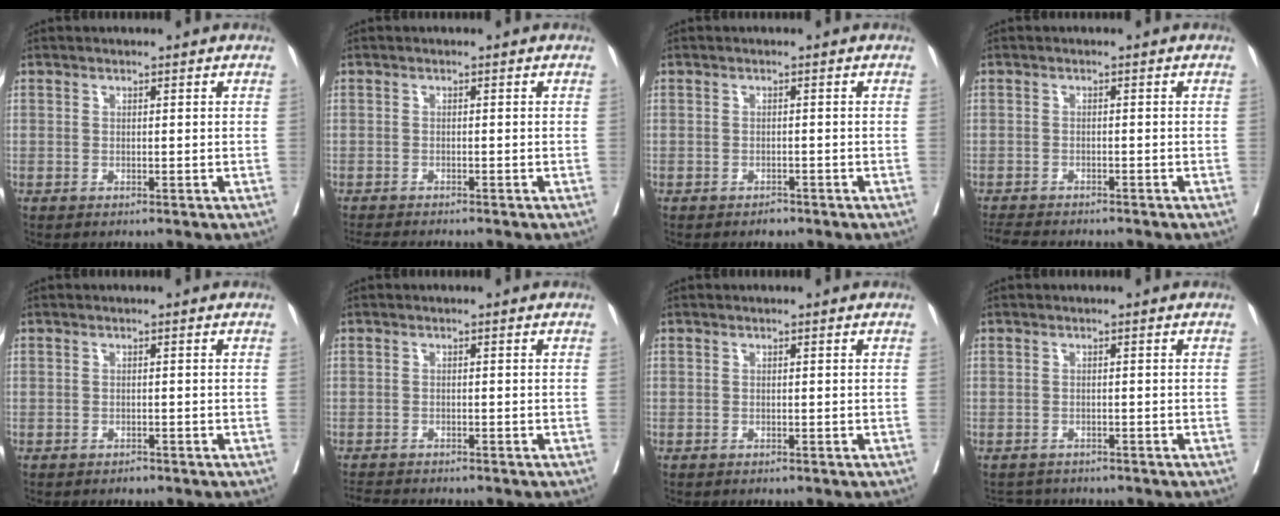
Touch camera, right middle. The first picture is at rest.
{"total": 4.6, "force": [-4.3, 0.2, 1.8], "torque": [-0.020, -0.013, -0.067]}
{"total": 1.2, "force": [-1.0, 0.6, 0.4], "torque": [-0.010, 0.000, -0.013]}
{"total": 6.9, "force": [-6.2, 1.2, 2.6], "torque": [-0.037, -0.010, -0.096]}
{"total": 0.7, "force": [-0.6, 0.3, 0.2], "torque": [-0.007, 0.000, -0.008]}
{"total": 4.0, "force": [-3.8, 0.5, 1.2], "torque": [-0.015, -0.012, -0.061]}
{"total": 0.0}
{"total": 2.7, "force": [-2.5, 1.0, -0.2], "torque": [0.005, -0.004, -0.039]}